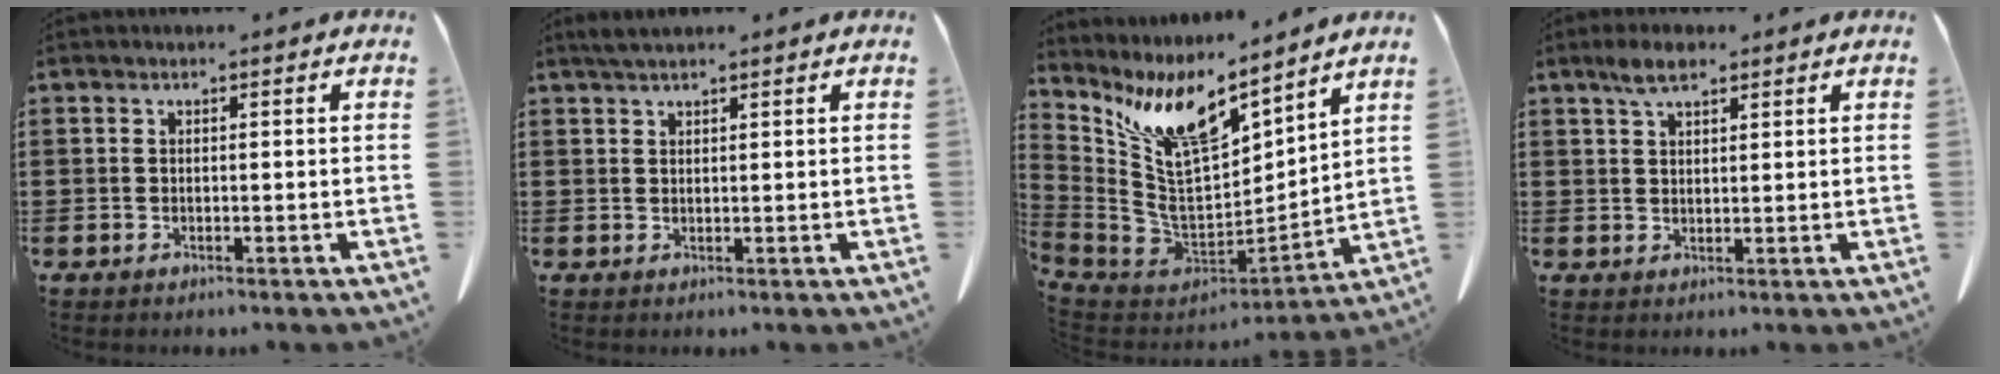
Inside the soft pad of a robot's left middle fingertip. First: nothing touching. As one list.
[{"total": 1.6, "force": [1.3, 0.2, 0.9], "torque": [-0.020, 0.002, 0.024]}, {"total": 13.2, "force": [9.0, 4.6, 8.4], "torque": [-0.213, -0.053, 0.161]}, {"total": 3.8, "force": [2.5, 1.4, 2.5], "torque": [-0.054, 0.005, 0.044]}]